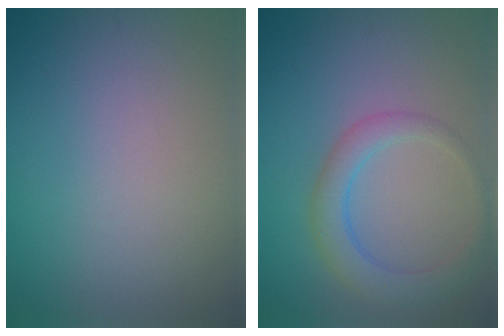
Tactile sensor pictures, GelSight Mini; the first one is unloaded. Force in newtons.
{"total": 3.5, "press": 3.5, "slide": 0.1}